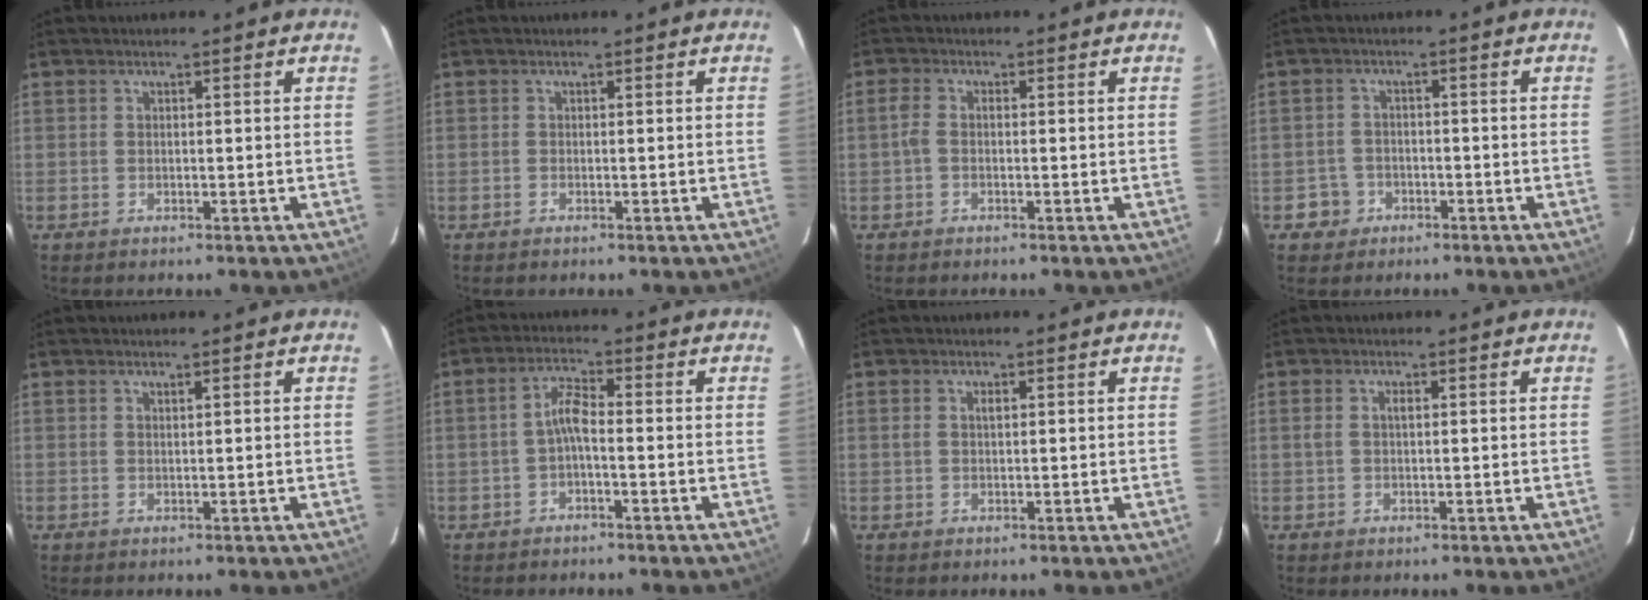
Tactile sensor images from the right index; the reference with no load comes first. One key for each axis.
{"total": 0.0}
{"total": 1.9, "fx": -0.5, "fy": 1.1, "fz": 1.5, "tx": -0.034, "ty": 0.006, "tz": -0.014}
{"total": 4.0, "fx": -1.9, "fy": 3.5, "fz": 0.0, "tx": -0.006, "ty": 0.019, "tz": -0.032}
{"total": 0.5, "fx": 0.3, "fy": -0.2, "fz": 0.3, "tx": -0.008, "ty": -0.002, "tz": 0.005}
{"total": 3.4, "fx": -1.2, "fy": 0.7, "fz": 3.1, "tx": -0.066, "ty": 0.011, "tz": -0.025}
{"total": 1.1, "fx": 0.3, "fy": 0.6, "fz": 0.8, "tx": -0.016, "ty": 0.003, "tz": 0.004}
{"total": 1.5, "fx": 0.2, "fy": 0.7, "fz": 1.3, "tx": -0.025, "ty": 0.003, "tz": 0.003}